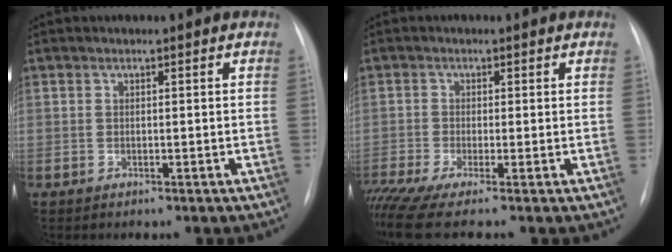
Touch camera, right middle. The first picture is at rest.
{"total": 6.5, "force": [-4.9, -0.4, 4.3], "torque": [-0.082, -0.018, -0.091]}